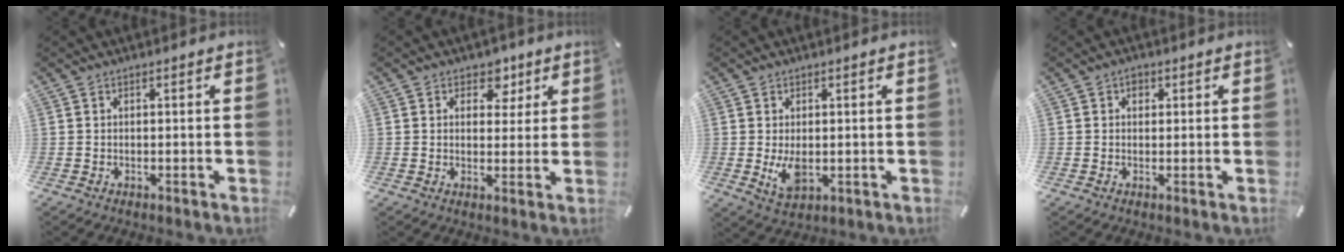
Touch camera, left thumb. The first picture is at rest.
{"total": 5.7, "force": [2.5, 4.5, 2.5], "torque": [-0.015, -0.007, 0.035]}
{"total": 5.5, "force": [-0.2, 3.3, 4.4], "torque": [-0.089, -0.010, -0.008]}
{"total": 1.5, "force": [0.4, 1.3, 0.6], "torque": [-0.005, 0.004, 0.004]}